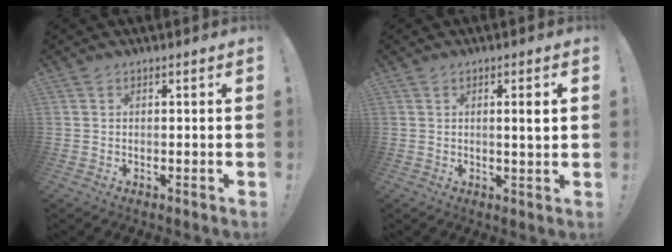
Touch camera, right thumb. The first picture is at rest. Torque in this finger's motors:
{"motor_torque": [-0.23, 0.23, -0.03, 0.29, 0.03]}